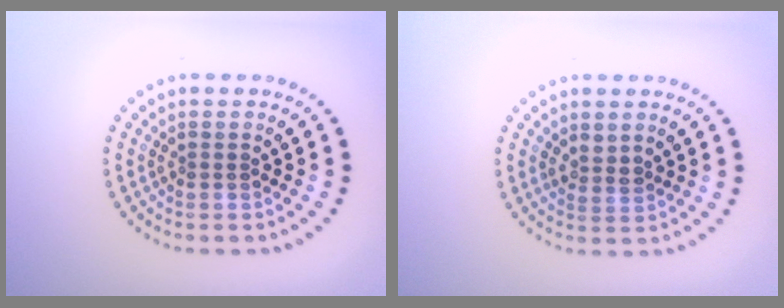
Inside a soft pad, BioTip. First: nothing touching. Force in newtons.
{"total": 1.5, "press": 1.2, "slide": 0.8}